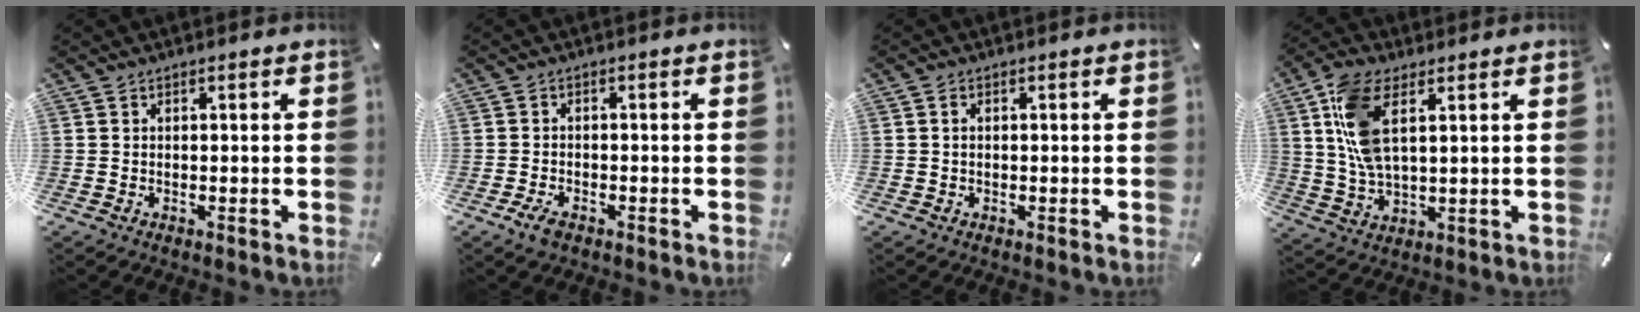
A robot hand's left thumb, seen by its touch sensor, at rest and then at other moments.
{"total": 2.9, "force": [-2.0, 1.4, 1.6], "torque": [-0.038, 0.004, -0.039]}
{"total": 1.2, "force": [0.0, 0.7, 0.9], "torque": [-0.019, 0.003, -0.001]}
{"total": 10.9, "force": [4.1, 5.4, 8.6], "torque": [-0.195, 0.000, 0.075]}